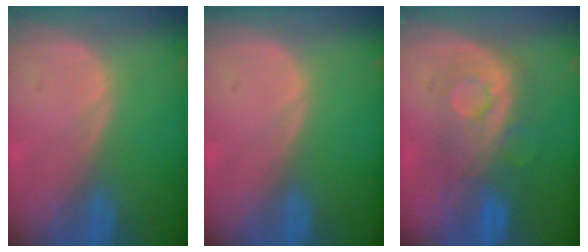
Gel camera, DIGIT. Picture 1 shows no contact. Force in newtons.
{"total": 0.0}
{"total": 7.9, "press": 7.9, "slide": 0.1}